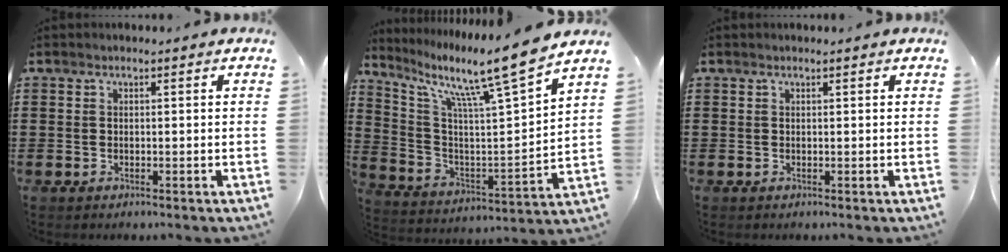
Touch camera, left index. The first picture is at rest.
{"total": 11.9, "force": [9.4, 0.4, 7.4], "torque": [-0.162, -0.068, 0.144]}
{"total": 0.0}